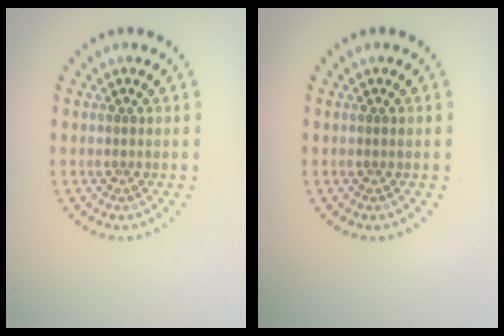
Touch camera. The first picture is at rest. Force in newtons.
{"total": 0.0}